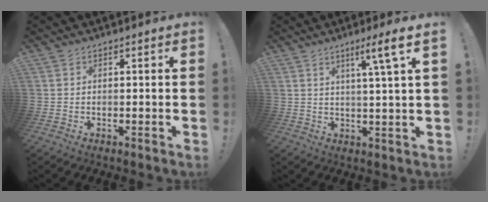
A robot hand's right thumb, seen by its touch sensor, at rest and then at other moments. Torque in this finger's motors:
{"motor_torque": [0.00, 0.00, 0.07, 0.01, 0.08]}